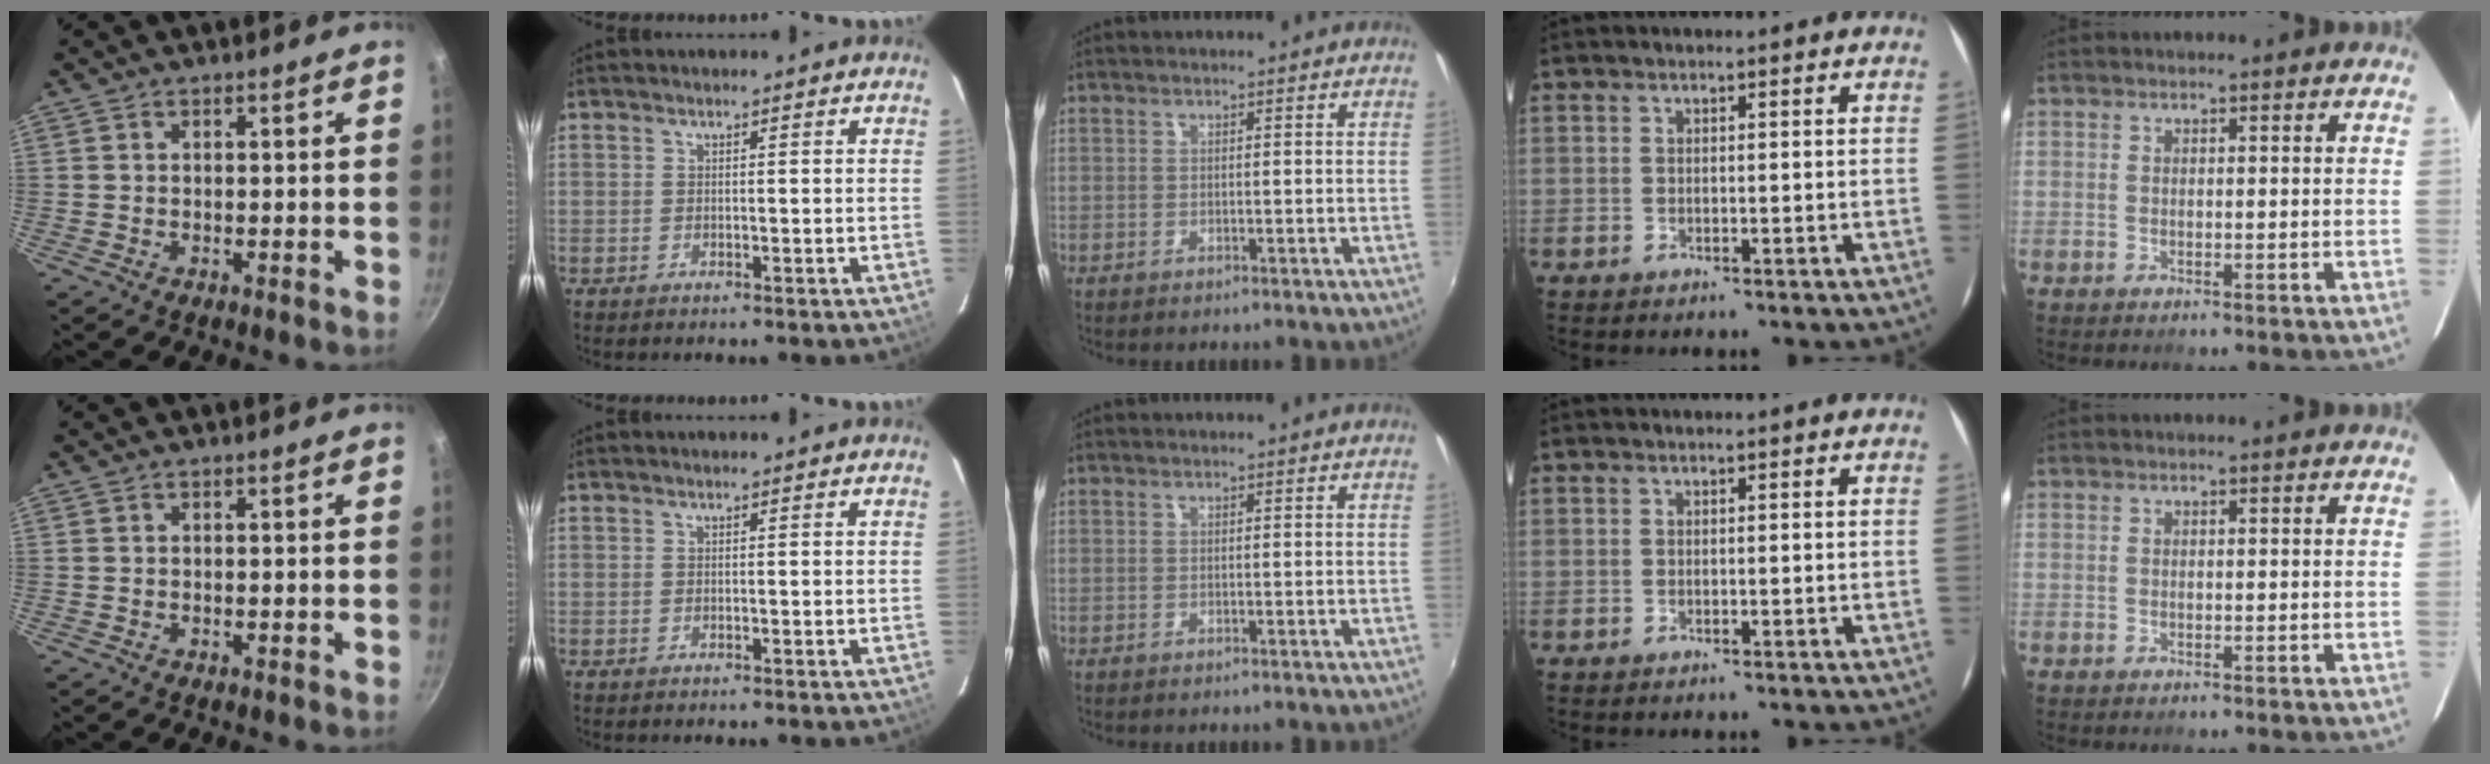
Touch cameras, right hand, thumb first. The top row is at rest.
{}